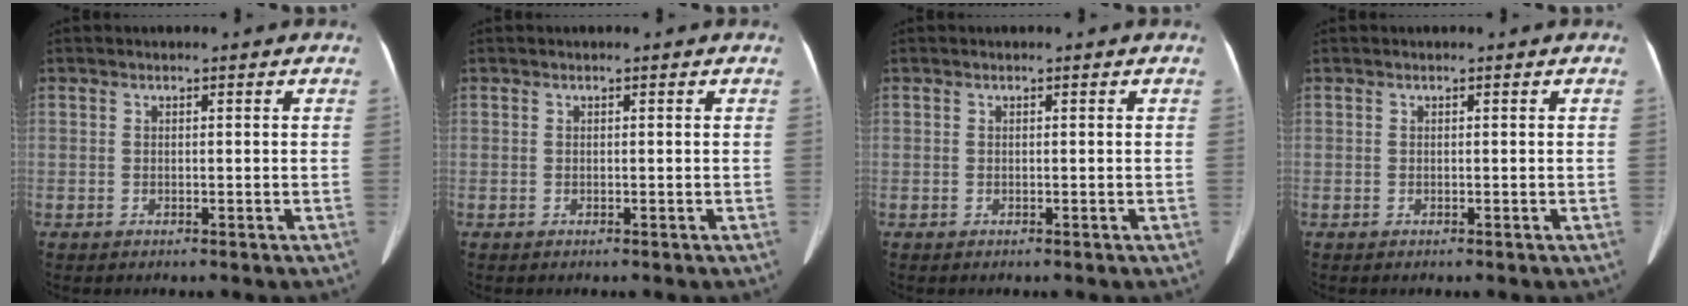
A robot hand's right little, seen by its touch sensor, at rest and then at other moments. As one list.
[{"total": 0.0}, {"total": 0.0}, {"total": 0.0}]